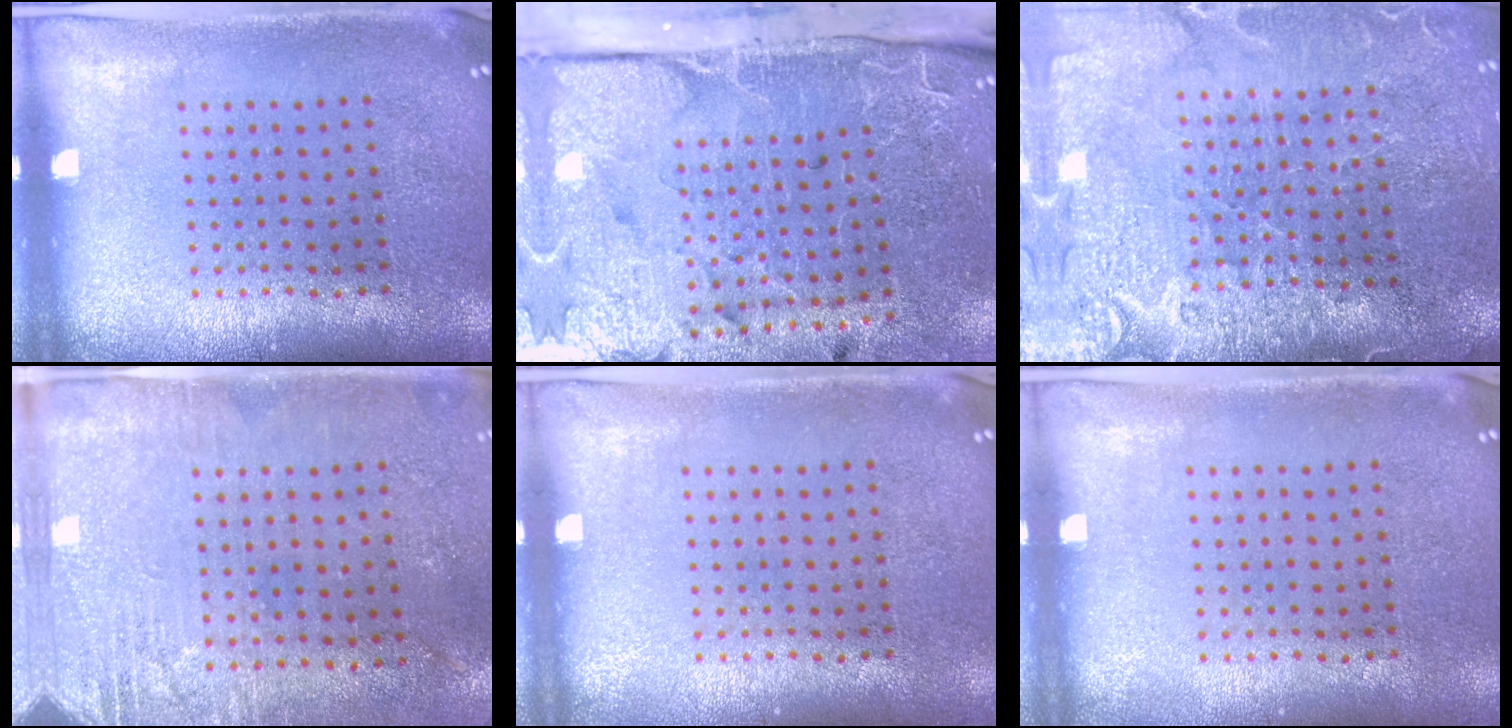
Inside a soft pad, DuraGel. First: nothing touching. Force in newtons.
{"total": 4.8, "press": 3.9, "slide": 2.8}
{"total": 3.9, "press": 3.6, "slide": 1.5}
{"total": 2.8, "press": 2.5, "slide": 1.3}
{"total": 0.0}
{"total": 0.0}